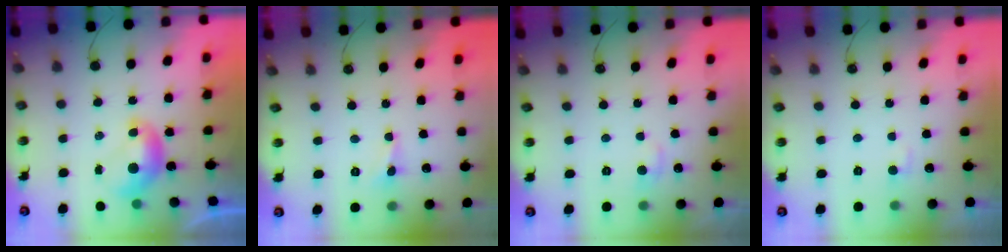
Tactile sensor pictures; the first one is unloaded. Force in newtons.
{"total": 0.5, "press": 0.5, "slide": 0.1}
{"total": 0.9, "press": 0.1, "slide": 0.9}
{"total": 2.5, "press": 2.4, "slide": 0.5}